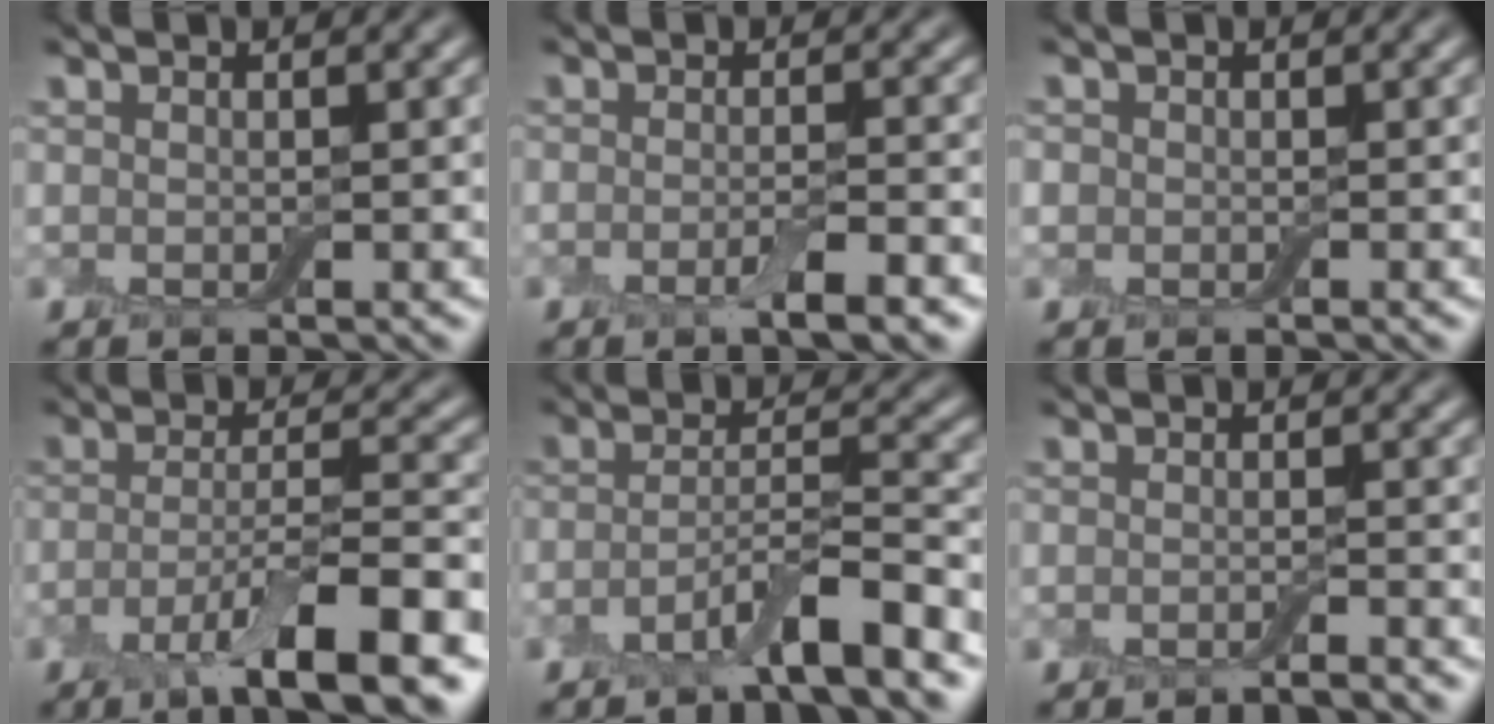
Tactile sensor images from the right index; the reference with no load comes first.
{"total": 2.7, "force": [-1.6, 0.5, 2.1], "torque": [-0.036, -0.004, -0.029]}
{"total": 0.8, "force": [-0.2, 0.8, 0.1], "torque": [0.004, -0.003, -0.009]}
{"total": 8.3, "force": [-4.4, 1.6, 6.8], "torque": [-0.110, -0.001, -0.079]}
{"total": 4.8, "force": [-3.2, 0.6, 3.6], "torque": [-0.063, 0.006, -0.067]}
{"total": 1.4, "force": [-1.3, -0.1, 0.6], "torque": [-0.006, -0.004, -0.022]}